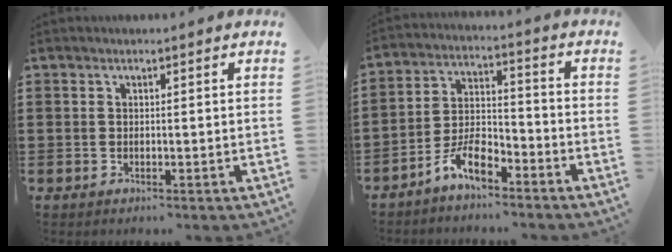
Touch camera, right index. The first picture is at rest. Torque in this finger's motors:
{"motor_torque": [0.49, -0.05, 0.17, 0.06]}